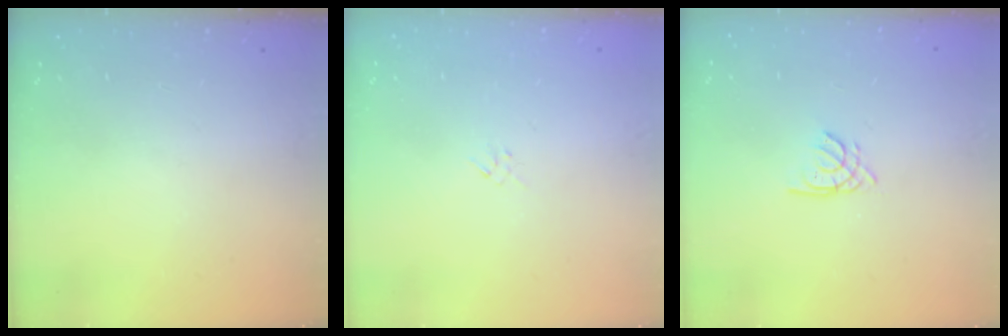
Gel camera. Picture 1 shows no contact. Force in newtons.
{"total": 1.3, "press": 1.2, "slide": 0.5}
{"total": 1.5, "press": 1.5, "slide": 0.1}